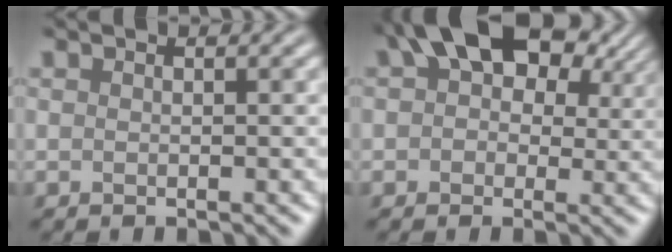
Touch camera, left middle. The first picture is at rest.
{"total": 10.9, "force": [5.3, 6.4, 7.1], "torque": [-0.111, 0.025, 0.078]}